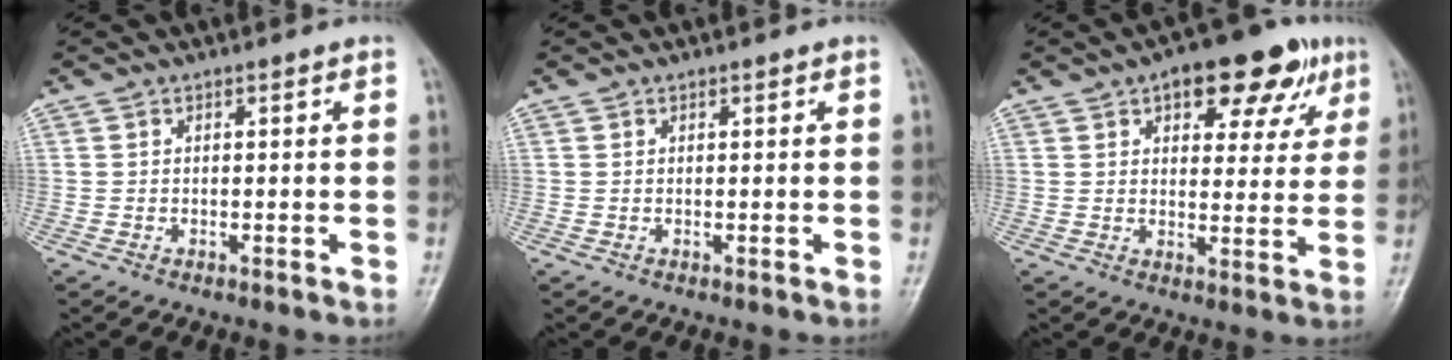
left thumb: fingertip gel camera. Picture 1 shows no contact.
{"total": 0.0}
{"total": 14.0, "force": [7.4, 6.9, 9.6], "torque": [-0.075, -0.012, 0.095]}